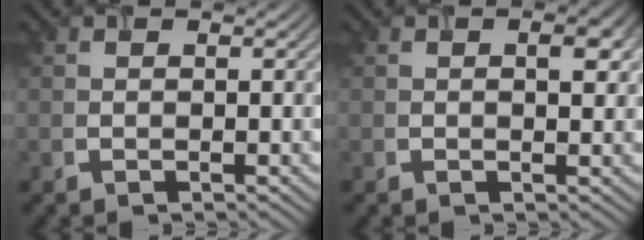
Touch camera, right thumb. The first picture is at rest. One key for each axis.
{"total": 2.4, "fx": 0.5, "fy": 1.1, "fz": 2.0, "tx": -0.026, "ty": 0.000, "tz": 0.006}